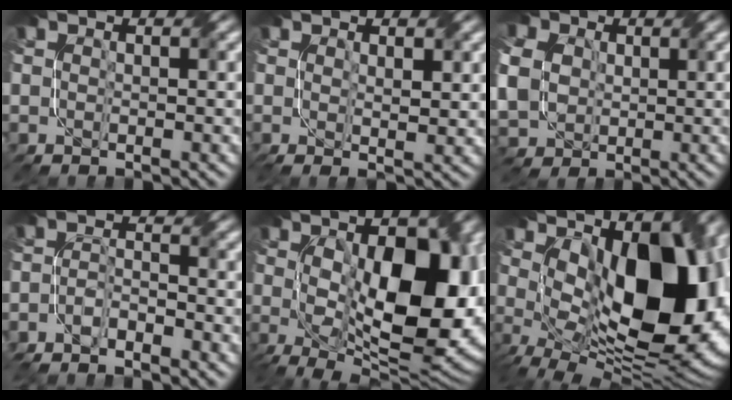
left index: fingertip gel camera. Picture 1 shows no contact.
{"total": 2.1, "force": [0.8, 0.6, 1.8], "torque": [-0.028, -0.004, 0.021]}
{"total": 10.4, "force": [2.4, 8.2, 6.0], "torque": [-0.148, 0.021, 0.037]}
{"total": 2.6, "force": [-2.1, 0.6, 1.5], "torque": [-0.033, -0.004, -0.044]}
{"total": 17.1, "force": [0.6, 8.7, 14.8], "torque": [-0.182, -0.016, 0.028]}
{"total": 16.3, "force": [2.5, 8.2, 13.8], "torque": [-0.192, -0.016, 0.055]}